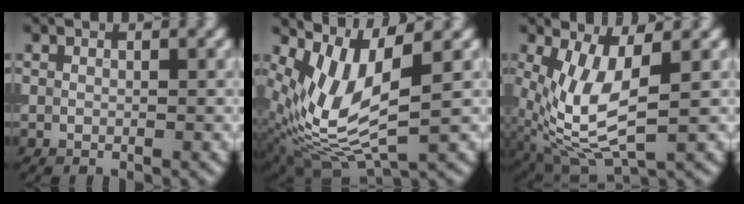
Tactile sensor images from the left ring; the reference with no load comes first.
{"total": 7.9, "force": [1.6, 2.9, 7.1], "torque": [-0.164, -0.011, 0.035]}
{"total": 7.3, "force": [-0.2, 3.0, 6.6], "torque": [-0.161, -0.010, 0.002]}